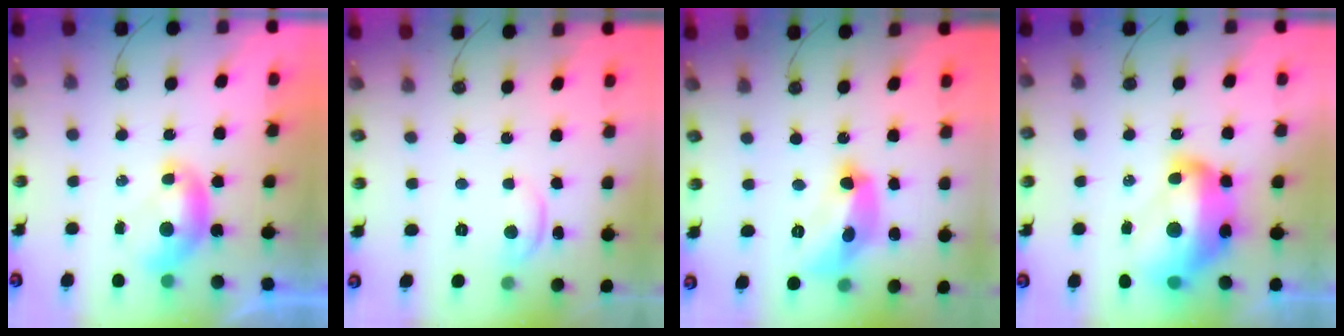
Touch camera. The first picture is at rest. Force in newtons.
{"total": 1.8, "press": 1.8, "slide": 0.4}
{"total": 12.7, "press": 12.7, "slide": 0.9}
{"total": 13.0, "press": 12.9, "slide": 1.6}